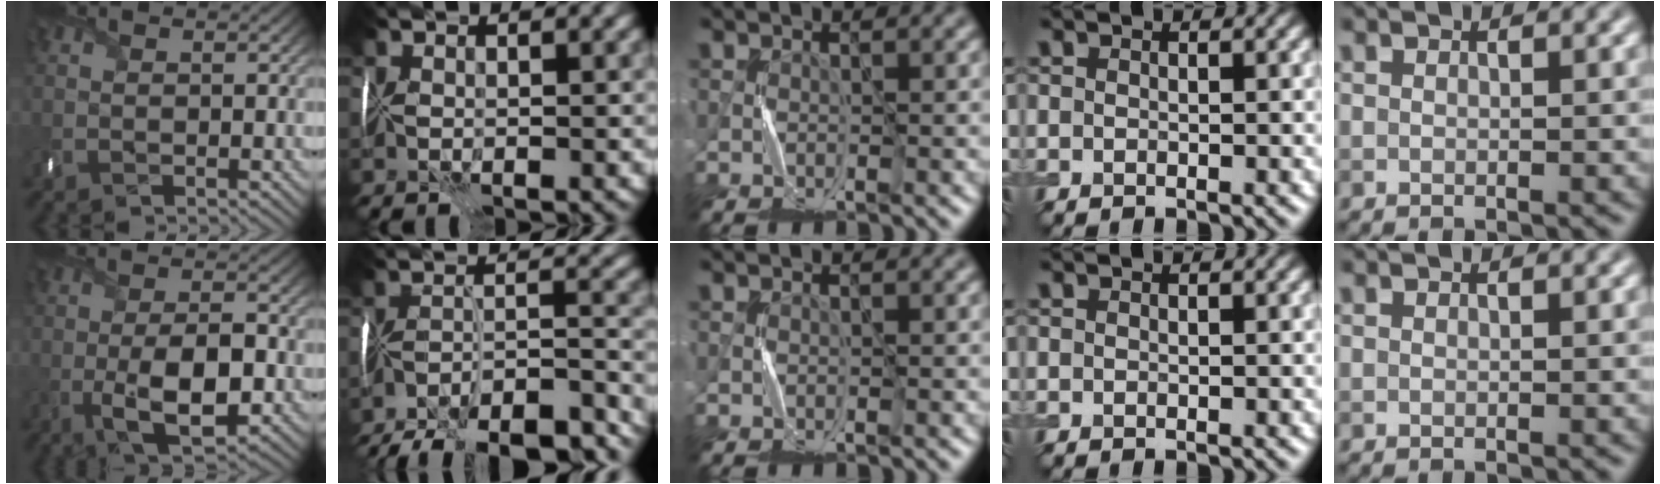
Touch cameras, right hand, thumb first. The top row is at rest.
{"thumb": {"total": 8.3, "force": [-2.8, 3.5, 7.0], "torque": [-0.129, -0.012, -0.048]}, "index": {"total": 17.4, "force": [-15.8, 4.2, 6.1], "torque": [-0.074, -0.008, -0.205]}}